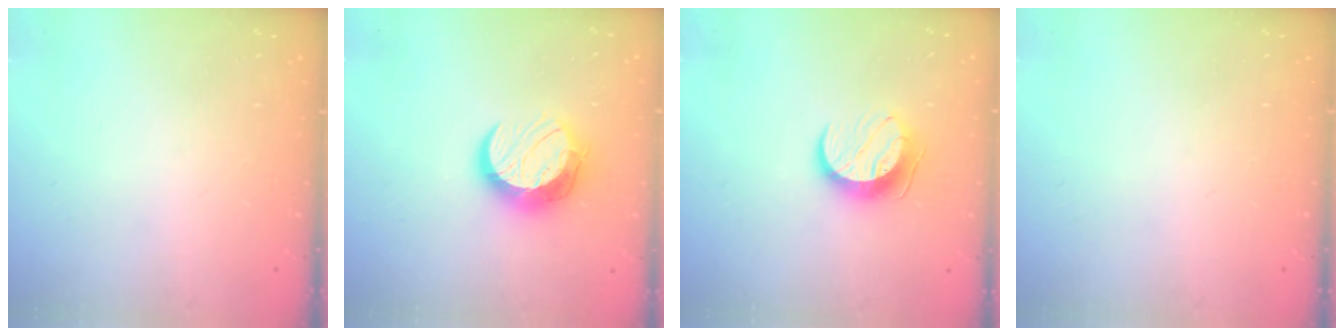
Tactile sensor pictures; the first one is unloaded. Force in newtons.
{"total": 11.3, "press": 11.3, "slide": 0.9}
{"total": 9.7, "press": 9.7, "slide": 0.5}
{"total": 0.0}